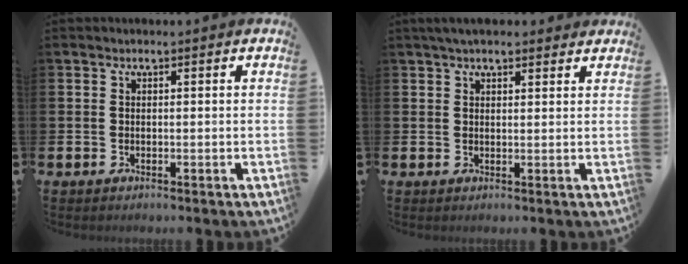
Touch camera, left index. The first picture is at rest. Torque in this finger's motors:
{"motor_torque": [0.60, -0.66, 0.79, 0.21]}